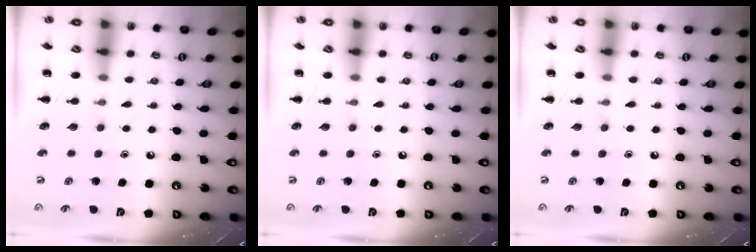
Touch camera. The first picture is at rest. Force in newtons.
{"total": 0.0}
{"total": 0.0}